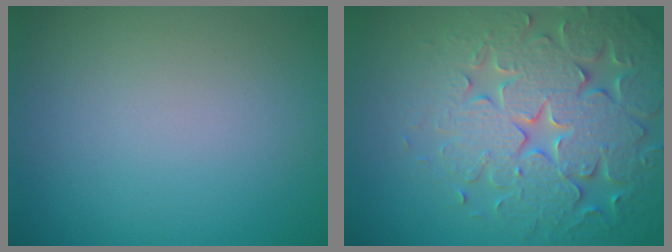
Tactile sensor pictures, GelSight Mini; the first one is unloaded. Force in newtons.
{"total": 7.8, "press": 7.6, "slide": 1.6}